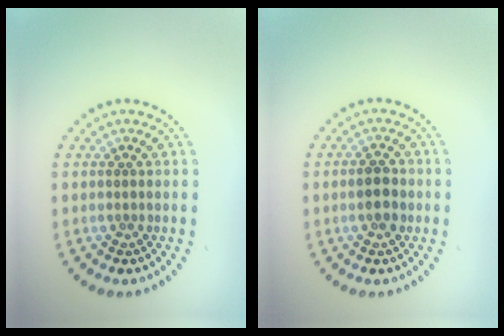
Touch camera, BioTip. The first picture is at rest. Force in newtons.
{"total": 2.2, "press": 2.2, "slide": 0.3}